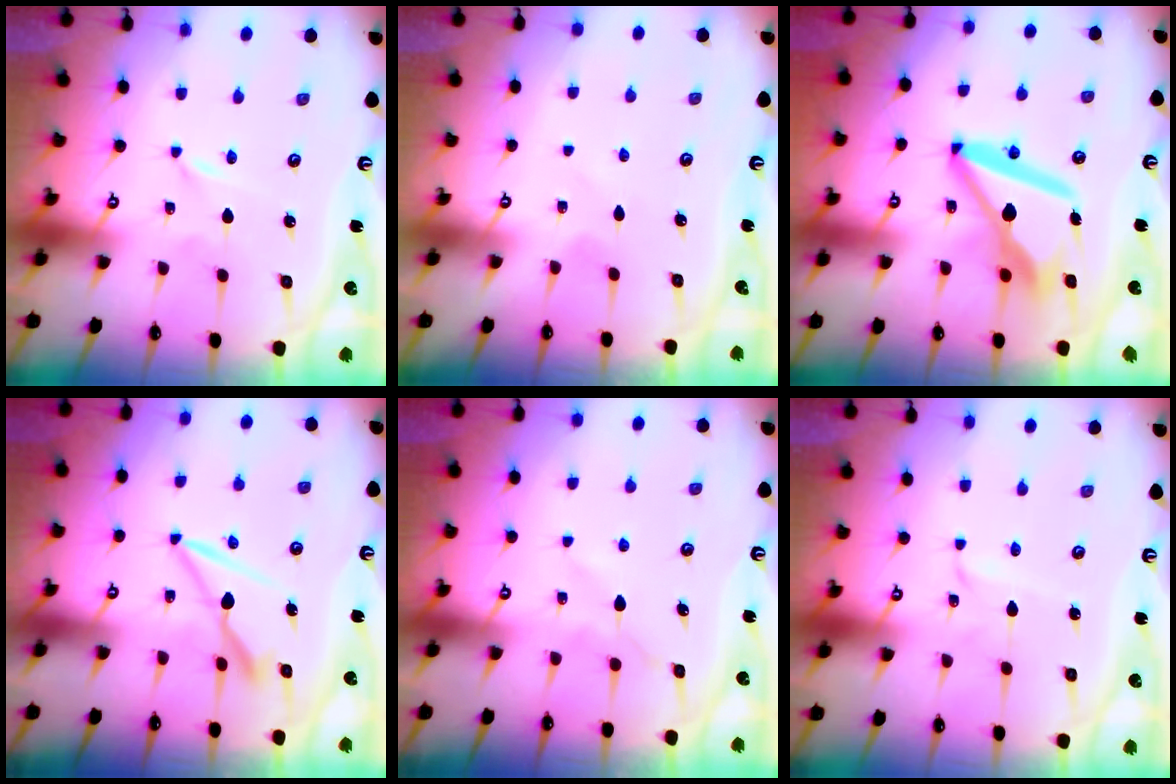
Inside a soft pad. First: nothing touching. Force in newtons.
{"total": 1.7, "press": 1.7, "slide": 0.3}
{"total": 14.1, "press": 14.0, "slide": 1.6}
{"total": 7.7, "press": 7.7, "slide": 1.0}
{"total": 6.4, "press": 6.3, "slide": 0.8}
{"total": 2.4, "press": 2.4, "slide": 0.3}